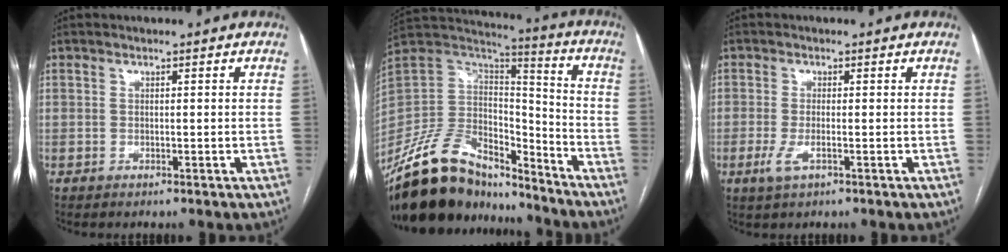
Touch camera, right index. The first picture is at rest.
{"total": 22.4, "force": [-18.2, 8.9, 9.6], "torque": [-0.218, 0.023, -0.323]}
{"total": 2.8, "force": [-1.2, 0.6, 2.5], "torque": [-0.056, -0.007, -0.022]}